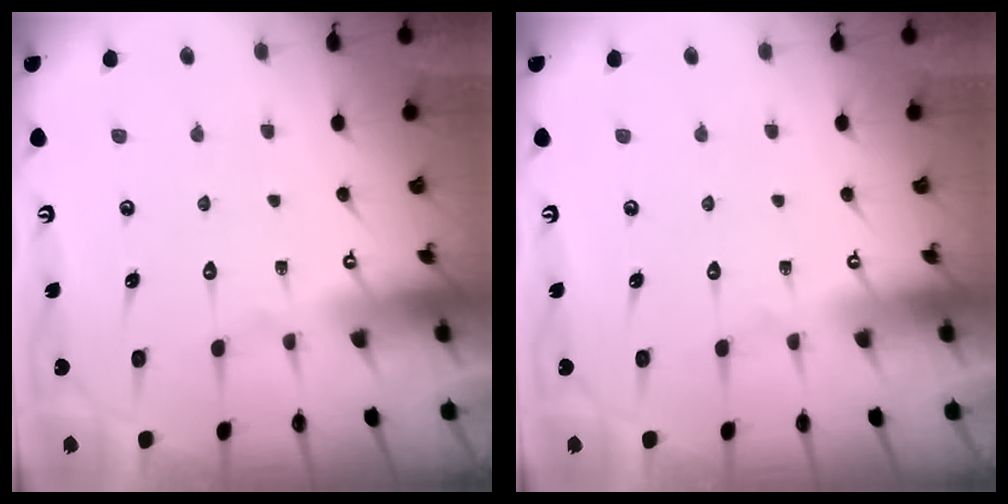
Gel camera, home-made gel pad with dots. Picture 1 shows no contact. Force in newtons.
{"total": 0.0}